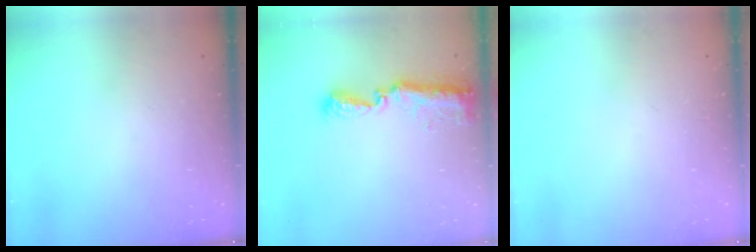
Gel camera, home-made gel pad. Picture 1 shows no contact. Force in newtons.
{"total": 8.6, "press": 8.6, "slide": 0.5}
{"total": 0.0}